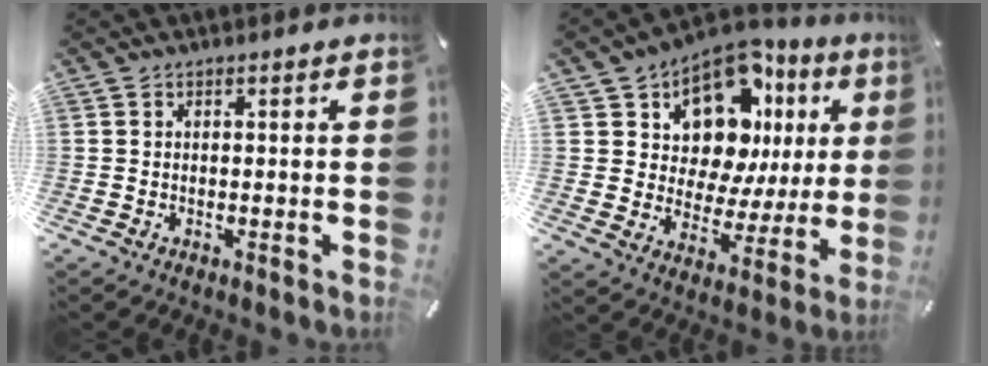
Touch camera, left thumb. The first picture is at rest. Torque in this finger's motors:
{"motor_torque": [2.27, 2.62, 0.33, -0.21, 0.12]}